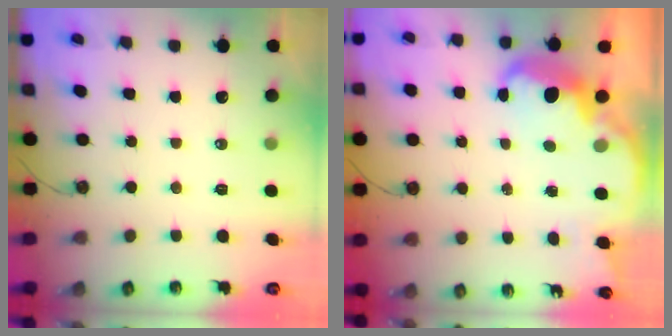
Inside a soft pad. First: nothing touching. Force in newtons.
{"total": 6.2, "press": 6.2, "slide": 0.7}